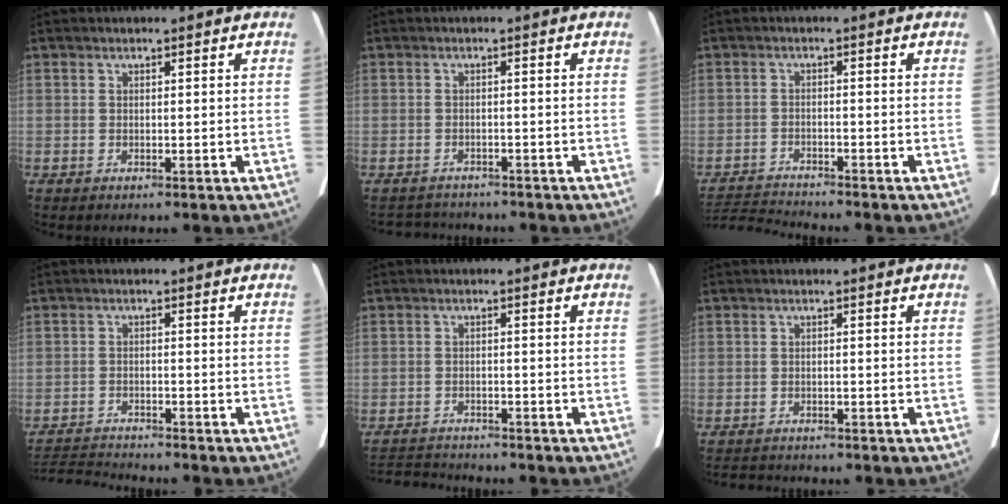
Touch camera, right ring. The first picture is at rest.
{"total": 4.5, "force": [-4.4, 1.1, 0.4], "torque": [-0.009, -0.003, -0.061]}
{"total": 5.8, "force": [-5.6, -1.2, -0.1], "torque": [-0.007, -0.009, -0.101]}
{"total": 6.2, "force": [-6.1, -0.6, 0.4], "torque": [-0.013, -0.008, -0.105]}
{"total": 6.2, "force": [-6.1, 0.5, 0.8], "torque": [-0.019, -0.007, -0.098]}
{"total": 3.7, "force": [-3.5, 0.8, 0.8], "torque": [-0.015, -0.009, -0.051]}